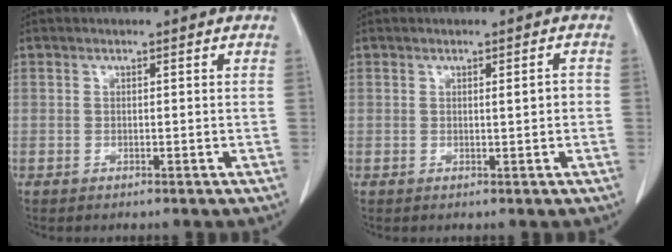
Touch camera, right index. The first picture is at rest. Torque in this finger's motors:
{"motor_torque": [-0.07, 0.17, 0.02, 0.01]}